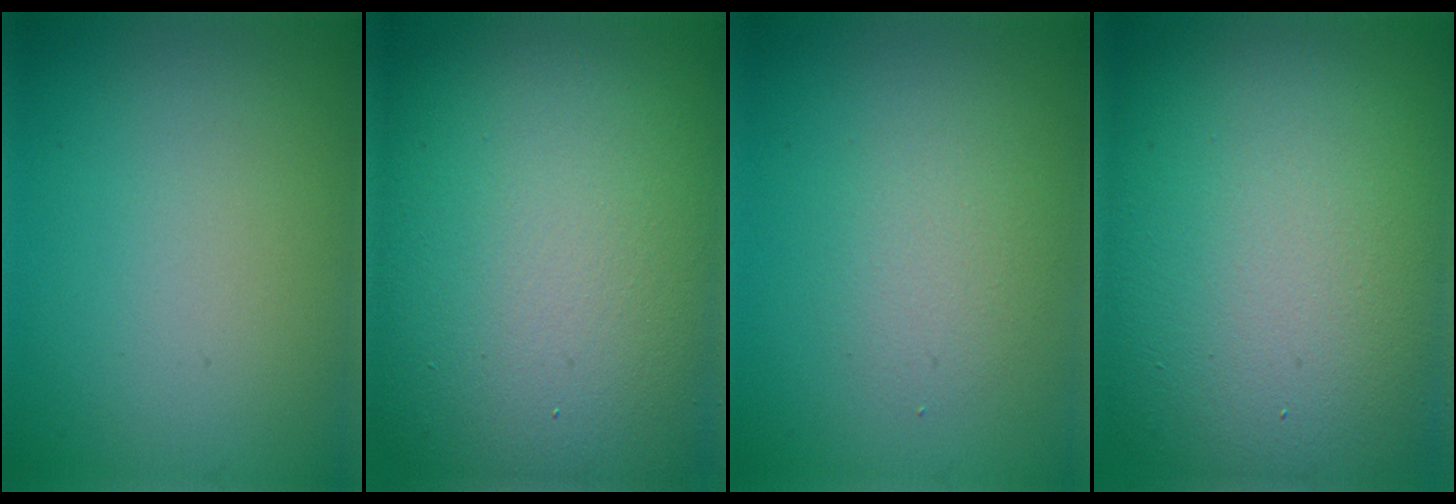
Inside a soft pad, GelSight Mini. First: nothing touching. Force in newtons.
{"total": 20.0, "press": 20.0, "slide": 0.9}
{"total": 2.1, "press": 2.1, "slide": 0.1}
{"total": 18.0, "press": 18.0, "slide": 0.8}